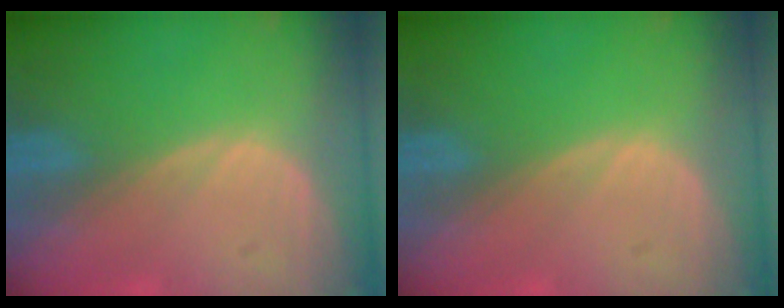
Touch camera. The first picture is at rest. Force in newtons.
{"total": 0.0}